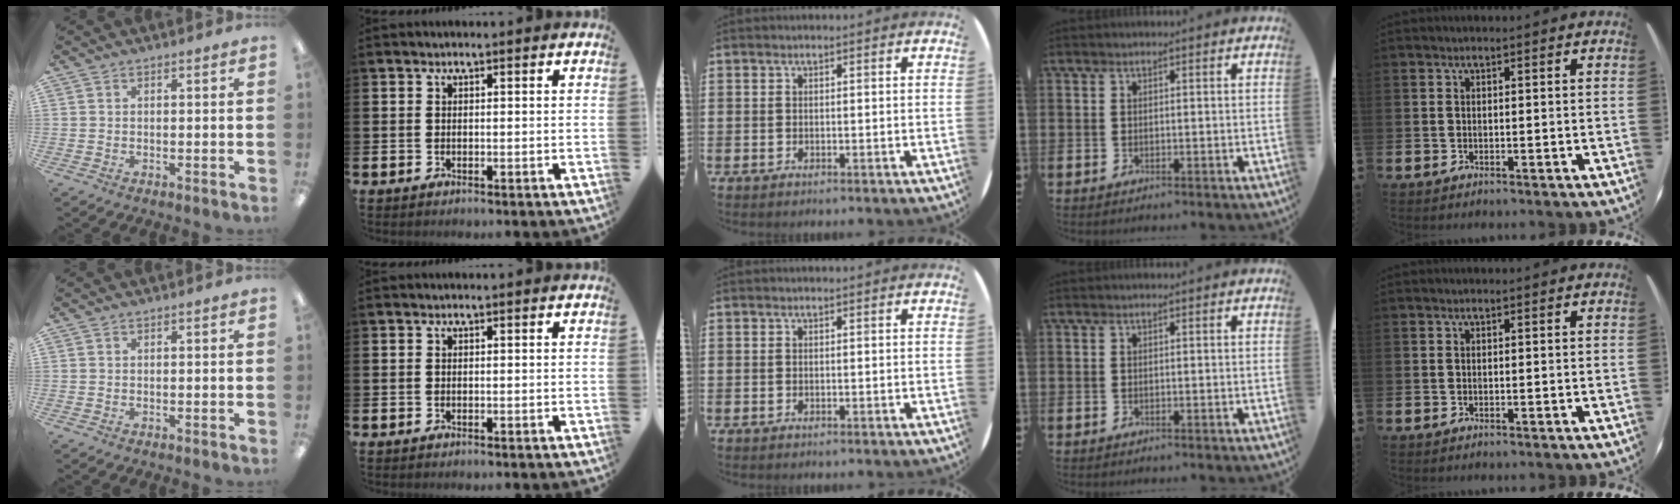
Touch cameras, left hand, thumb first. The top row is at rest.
{}